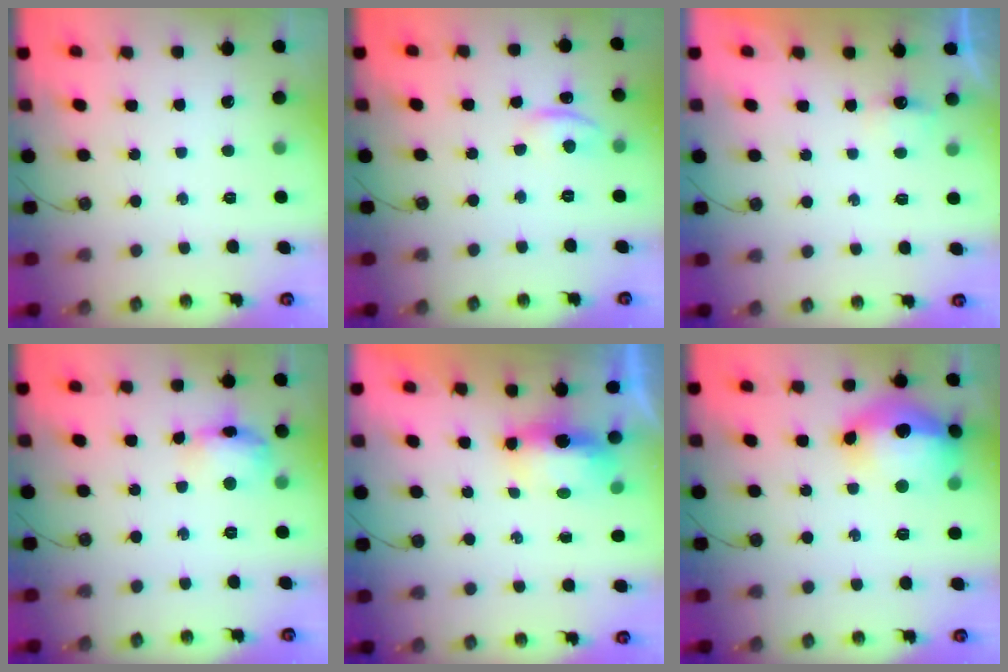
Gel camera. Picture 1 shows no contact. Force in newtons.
{"total": 4.4, "press": 4.4, "slide": 0.4}
{"total": 2.7, "press": 2.6, "slide": 0.4}
{"total": 11.8, "press": 11.8, "slide": 0.9}
{"total": 6.3, "press": 6.2, "slide": 1.2}
{"total": 18.0, "press": 17.9, "slide": 1.5}